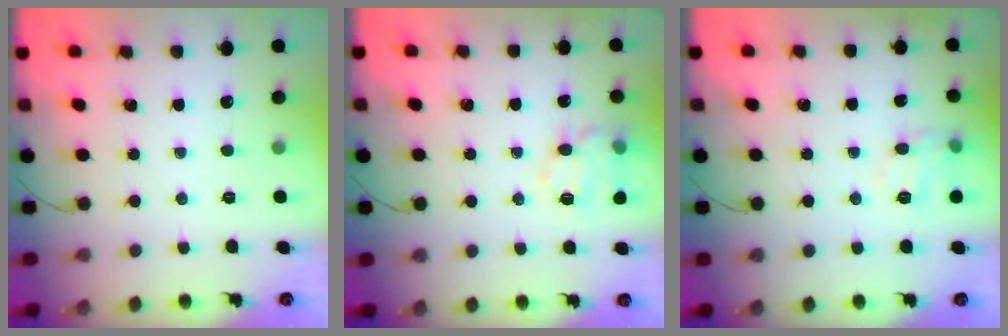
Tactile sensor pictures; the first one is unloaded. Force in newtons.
{"total": 12.9, "press": 12.9, "slide": 1.0}
{"total": 9.4, "press": 9.4, "slide": 0.6}